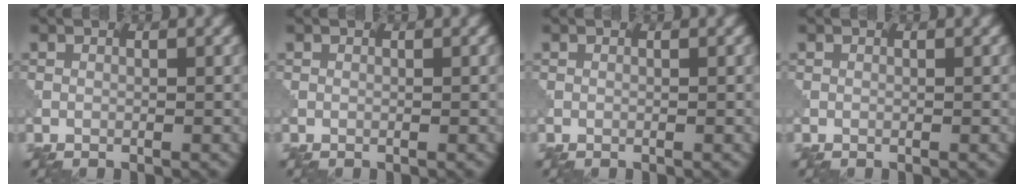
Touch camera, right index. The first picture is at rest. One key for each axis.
{"total": 0.0}
{"total": 0.0}
{"total": 0.0}